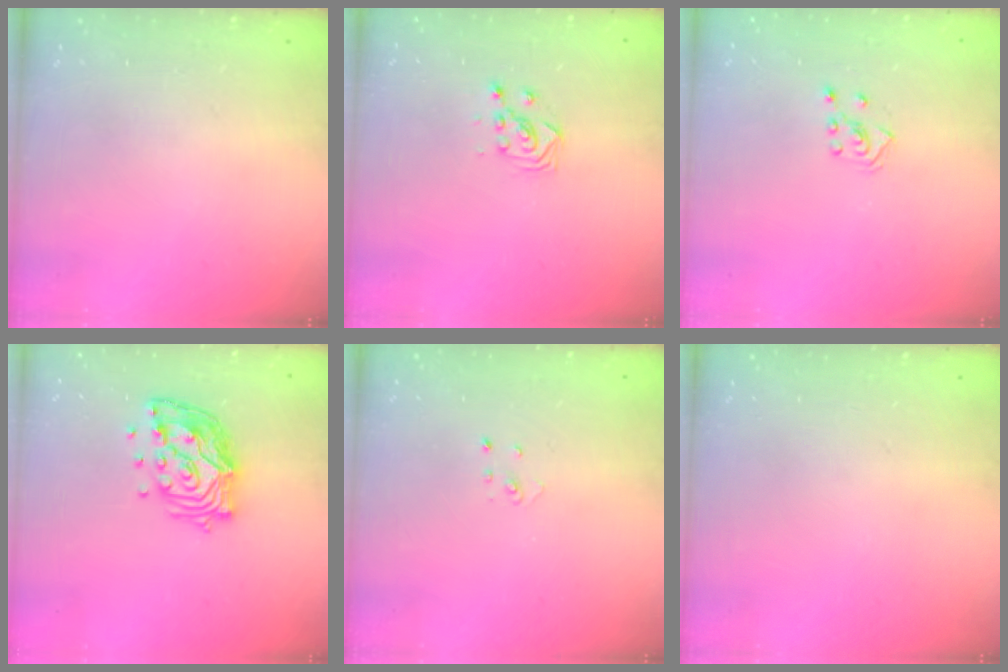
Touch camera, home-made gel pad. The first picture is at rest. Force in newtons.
{"total": 2.7, "press": 2.7, "slide": 0.3}
{"total": 2.8, "press": 2.7, "slide": 0.5}
{"total": 14.3, "press": 14.1, "slide": 2.7}
{"total": 1.9, "press": 1.9, "slide": 0.2}
{"total": 0.0}